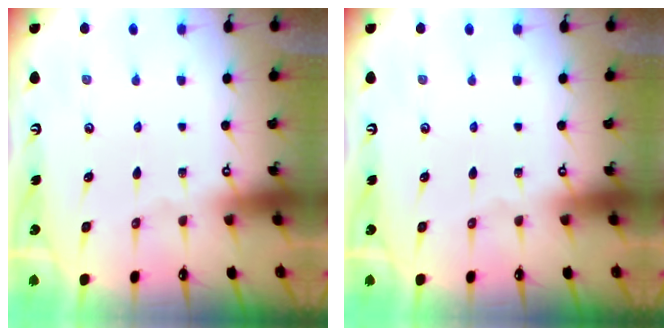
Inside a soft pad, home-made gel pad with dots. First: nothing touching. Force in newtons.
{"total": 0.0}